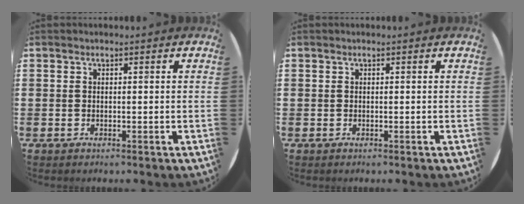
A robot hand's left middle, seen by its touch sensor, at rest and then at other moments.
{"total": 0.0}